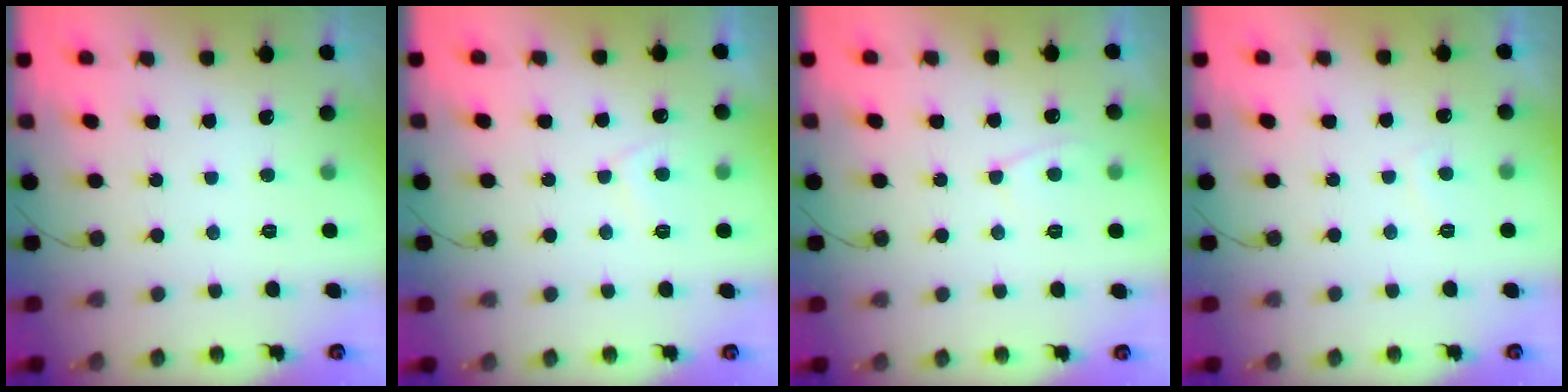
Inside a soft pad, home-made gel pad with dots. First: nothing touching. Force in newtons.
{"total": 2.9, "press": 2.9, "slide": 0.5}
{"total": 4.0, "press": 4.0, "slide": 0.5}
{"total": 0.6, "press": 0.3, "slide": 0.5}